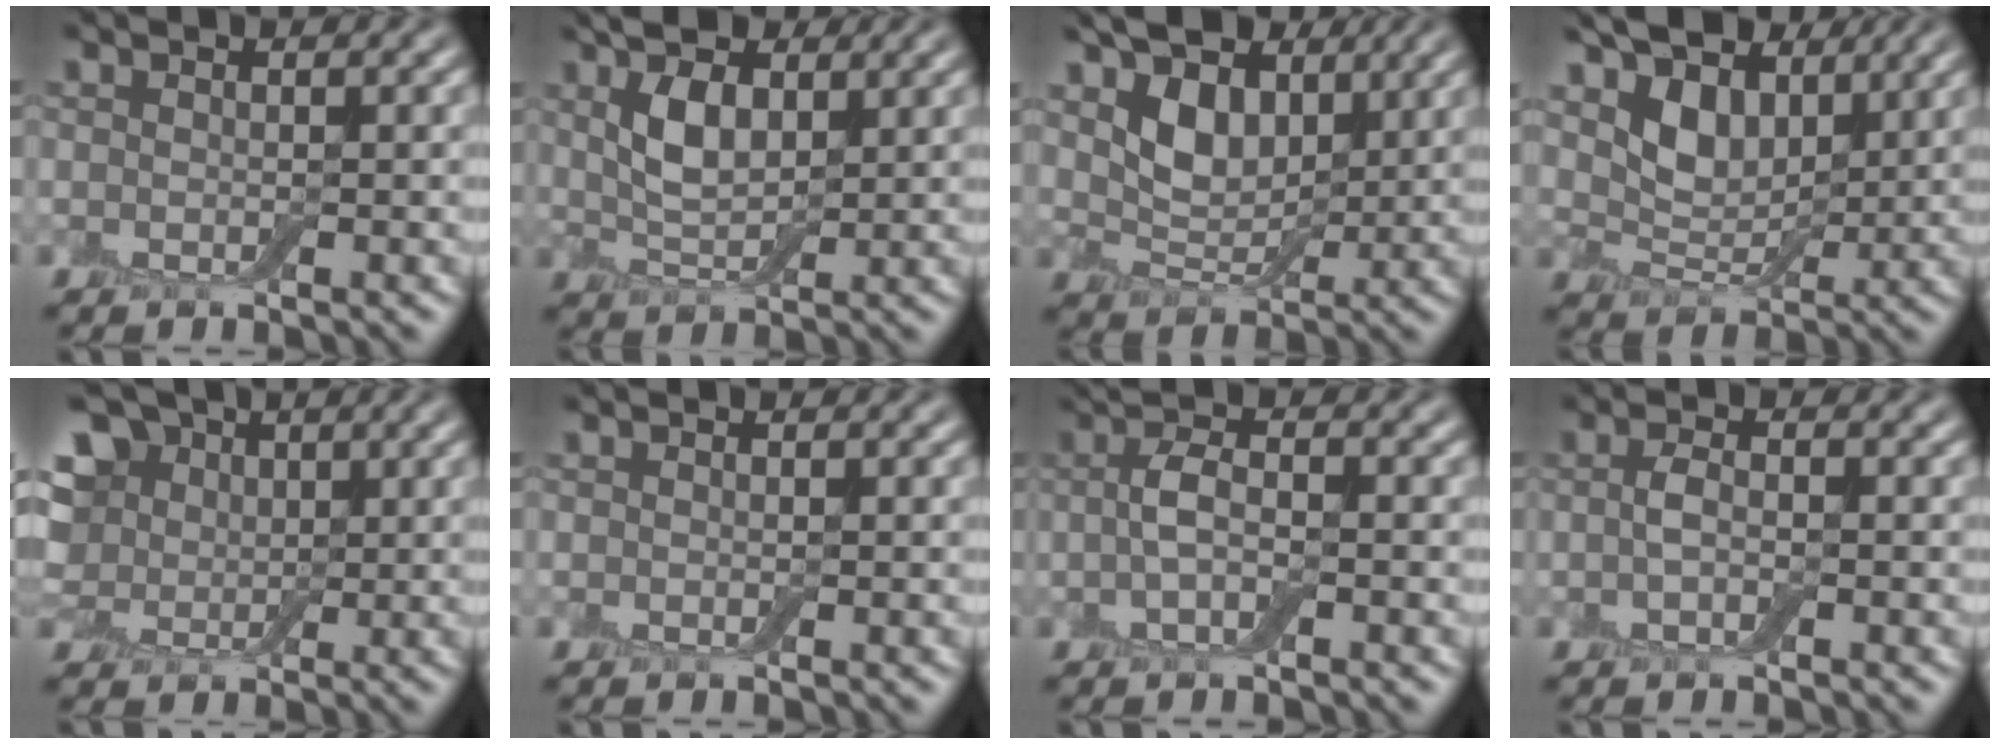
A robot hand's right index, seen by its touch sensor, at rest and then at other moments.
{"total": 5.1, "force": [2.2, 2.6, 3.8], "torque": [-0.081, 0.004, 0.040]}
{"total": 6.2, "force": [2.9, 3.9, 3.7], "torque": [-0.084, -0.004, 0.043]}
{"total": 6.3, "force": [3.7, 3.8, 3.5], "torque": [-0.078, -0.001, 0.056]}
{"total": 8.9, "force": [2.7, 7.1, 4.6], "torque": [-0.096, 0.031, 0.022]}
{"total": 0.0}
{"total": 2.7, "force": [0.0, 0.9, 2.5], "torque": [-0.055, 0.001, -0.004]}
{"total": 1.5, "force": [-0.1, 0.6, 1.4], "torque": [-0.032, 0.001, -0.006]}